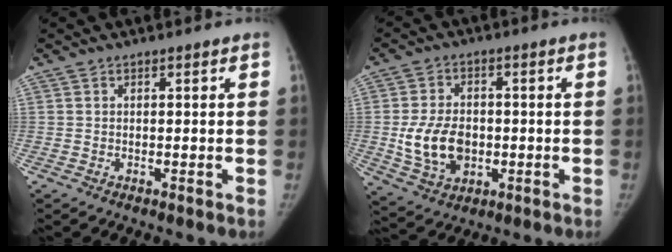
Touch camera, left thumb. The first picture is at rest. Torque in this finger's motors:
{"motor_torque": [-0.11, 0.23, 0.06, -0.06, 0.06]}